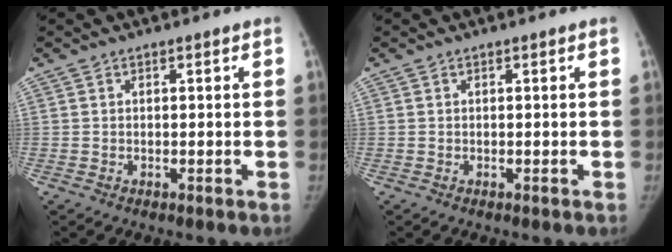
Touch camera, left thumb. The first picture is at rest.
{"total": 0.0}